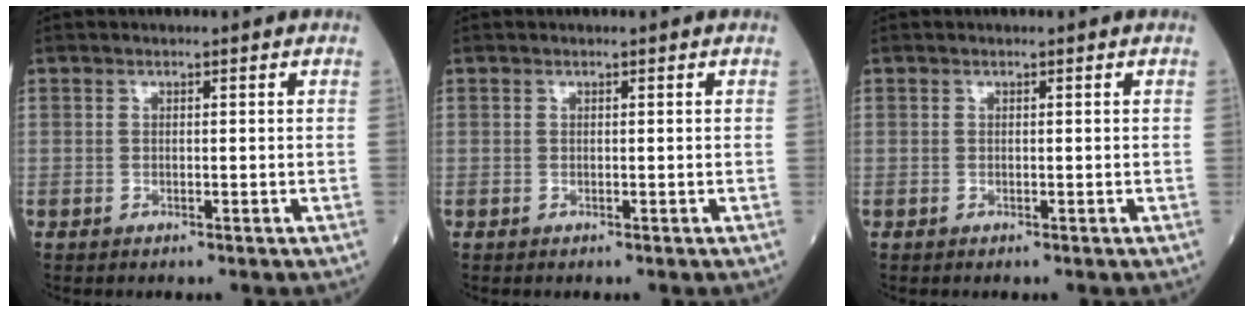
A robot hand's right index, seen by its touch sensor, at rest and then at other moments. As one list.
[{"total": 0.0}, {"total": 0.0}]